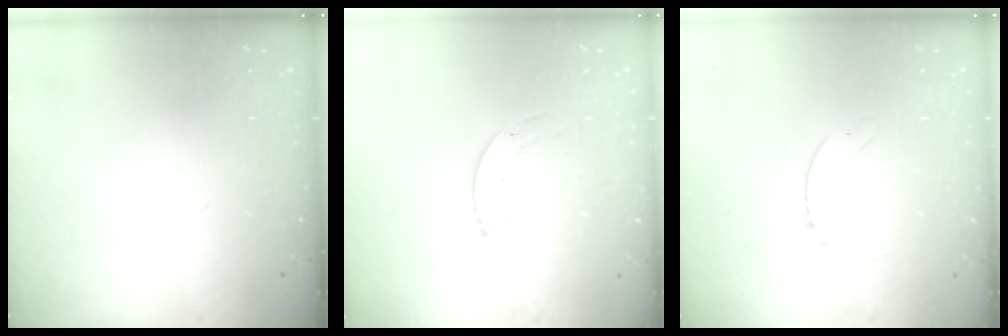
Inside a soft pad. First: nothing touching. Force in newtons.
{"total": 2.7, "press": 2.7, "slide": 0.2}
{"total": 2.2, "press": 2.2, "slide": 0.3}